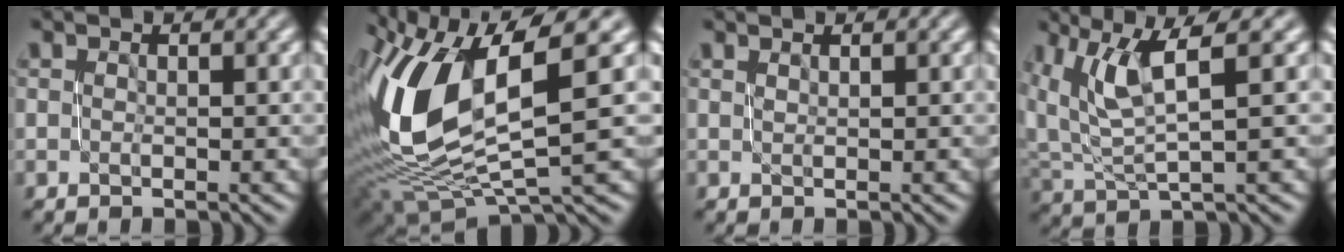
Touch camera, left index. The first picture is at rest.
{"total": 12.1, "force": [2.1, 5.7, 10.5], "torque": [-0.243, -0.012, 0.042]}
{"total": 0.6, "force": [0.6, 0.1, 0.0], "torque": [0.006, 0.002, 0.007]}
{"total": 4.6, "force": [2.8, 1.1, 3.5], "torque": [-0.088, 0.004, 0.062]}